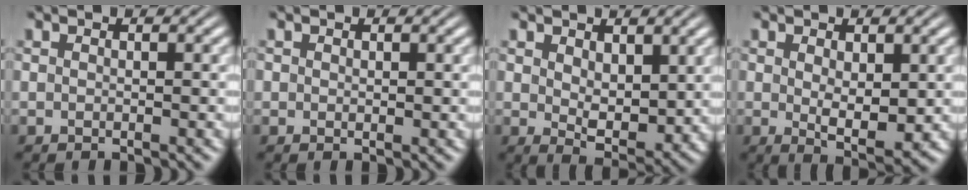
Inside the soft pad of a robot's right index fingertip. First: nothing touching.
{"total": 0.6, "force": [0.3, 0.4, 0.3], "torque": [-0.003, -0.008, 0.009]}
{"total": 3.7, "force": [1.0, 1.7, 3.1], "torque": [-0.048, -0.030, 0.027]}
{"total": 3.6, "force": [-0.1, 1.3, 3.4], "torque": [-0.055, -0.028, 0.010]}